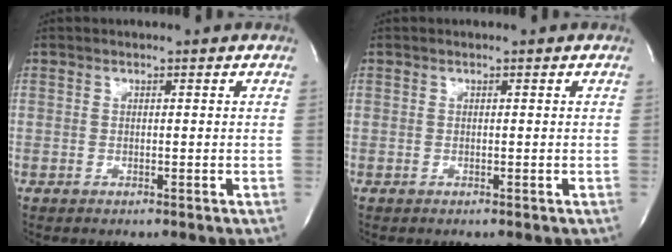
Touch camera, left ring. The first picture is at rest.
{"total": 0.0}